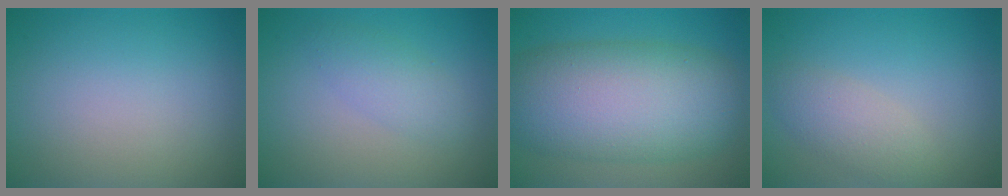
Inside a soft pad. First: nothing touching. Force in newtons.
{"total": 2.2, "press": 2.2, "slide": 0.1}
{"total": 11.5, "press": 11.5, "slide": 0.6}
{"total": 2.8, "press": 2.8, "slide": 0.2}